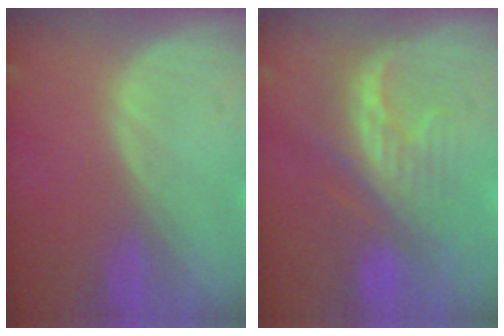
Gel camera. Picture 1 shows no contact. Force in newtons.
{"total": 8.0, "press": 7.4, "slide": 3.1}